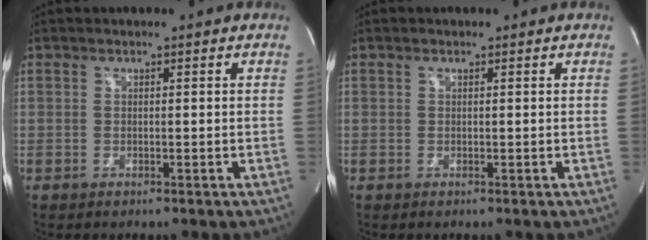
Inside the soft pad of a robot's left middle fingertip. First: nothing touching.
{"total": 0.0}